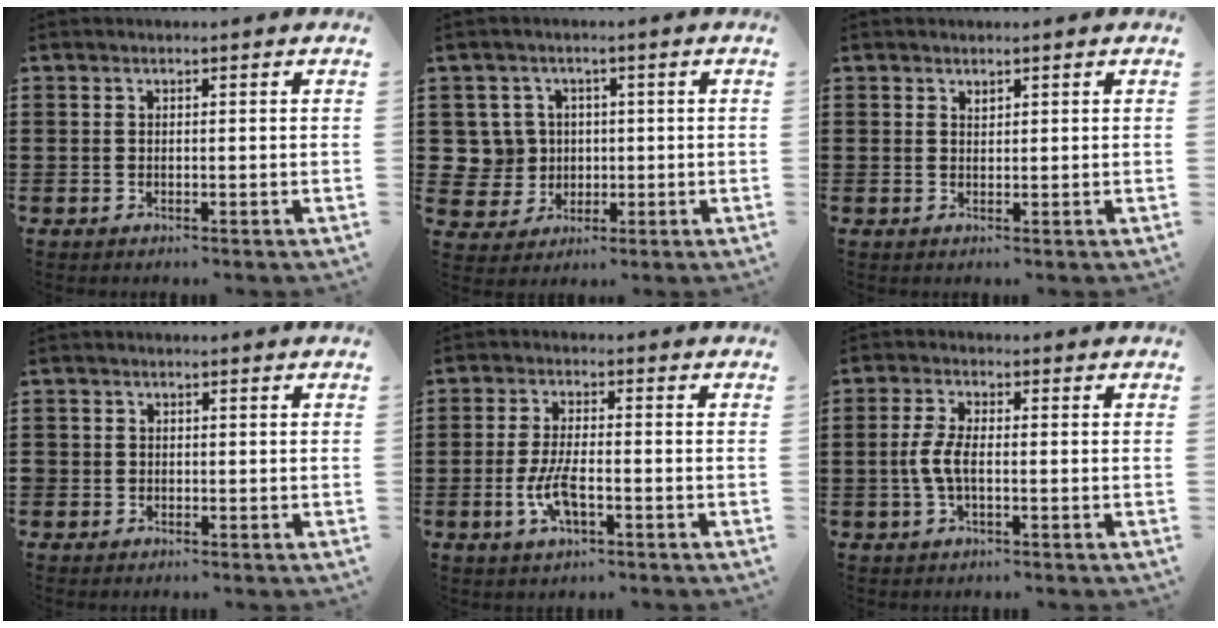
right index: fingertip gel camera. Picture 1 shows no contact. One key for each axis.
{"total": 5.8, "fx": 0.7, "fy": 5.6, "fz": 1.3, "tx": -0.059, "ty": 0.016, "tz": 0.013}
{"total": 0.7, "fx": 0.6, "fy": 0.3, "fz": 0.1, "tx": -0.004, "ty": 0.001, "tz": 0.012}
{"total": 0.9, "fx": -0.4, "fy": 0.7, "fz": 0.1, "tx": -0.003, "ty": 0.003, "tz": -0.011}
{"total": 6.1, "fx": -1.9, "fy": 2.2, "fz": 5.3, "tx": -0.123, "ty": -0.007, "tz": -0.041}
{"total": 4.0, "fx": -0.8, "fy": 1.4, "fz": 3.7, "tx": -0.094, "ty": -0.006, "tz": -0.023}